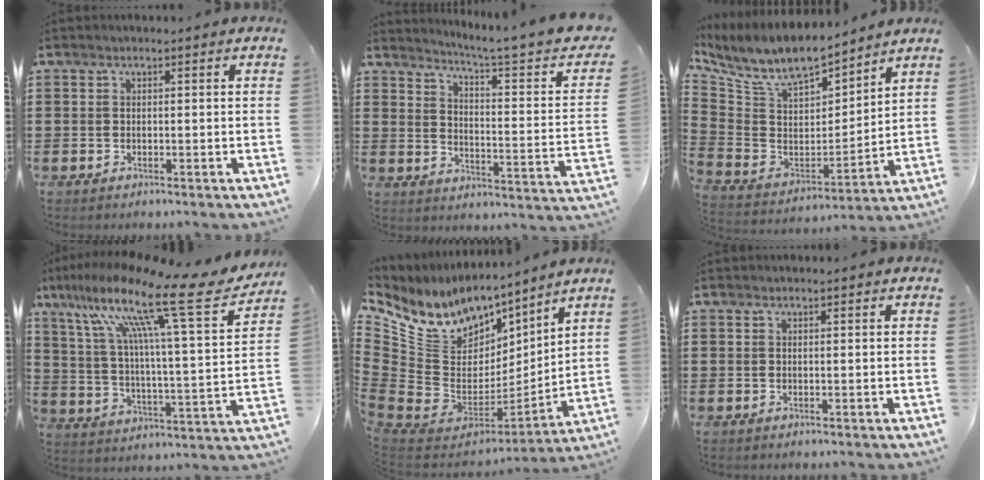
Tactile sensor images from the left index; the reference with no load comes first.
{"total": 4.6, "force": [3.5, -0.9, 2.8], "torque": [-0.064, -0.037, 0.048]}
{"total": 9.3, "force": [7.8, 3.0, 4.1], "torque": [-0.120, -0.049, 0.136]}
{"total": 17.4, "force": [12.0, 1.7, 12.5], "torque": [-0.238, -0.076, 0.182]}
{"total": 10.5, "force": [6.4, 7.3, 4.2], "torque": [-0.135, -0.062, 0.113]}
{"total": 0.5, "force": [0.4, 0.0, 0.3], "torque": [-0.006, 0.000, 0.010]}